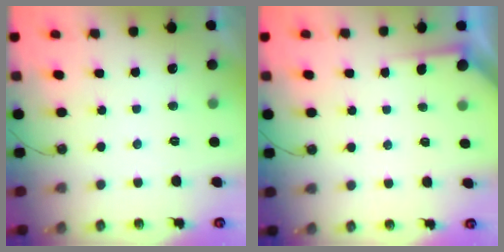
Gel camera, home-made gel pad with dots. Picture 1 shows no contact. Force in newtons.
{"total": 2.3, "press": 2.3, "slide": 0.3}